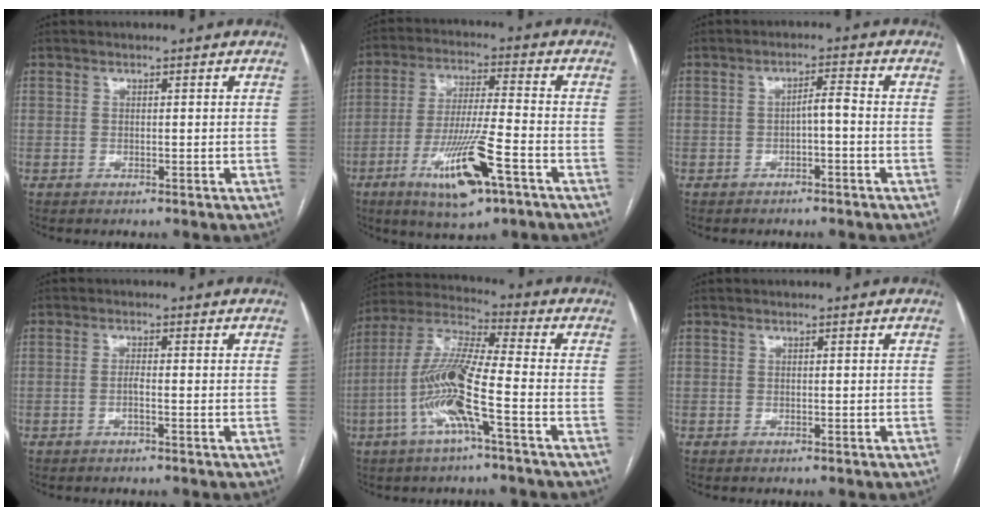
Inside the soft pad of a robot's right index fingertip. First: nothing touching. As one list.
[{"total": 13.1, "force": [-6.3, 1.6, 11.4], "torque": [-0.218, -0.019, -0.108]}, {"total": 2.5, "force": [-0.8, 0.4, 2.4], "torque": [-0.037, 0.008, -0.014]}, {"total": 1.4, "force": [-0.5, 0.0, 1.3], "torque": [-0.023, 0.001, -0.010]}, {"total": 12.6, "force": [-4.0, 0.5, 11.9], "torque": [-0.254, 0.004, -0.086]}, {"total": 0.0}]